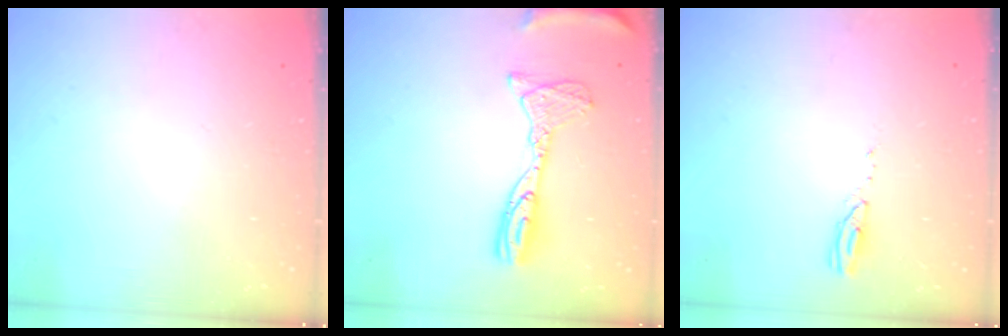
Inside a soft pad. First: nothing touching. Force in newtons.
{"total": 13.7, "press": 13.7, "slide": 1.3}
{"total": 3.4, "press": 3.3, "slide": 0.3}